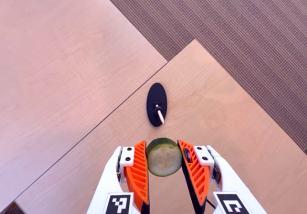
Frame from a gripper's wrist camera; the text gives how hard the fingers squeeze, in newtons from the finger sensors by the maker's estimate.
{"total": 13.7, "left": 13.9, "right": 13.5}